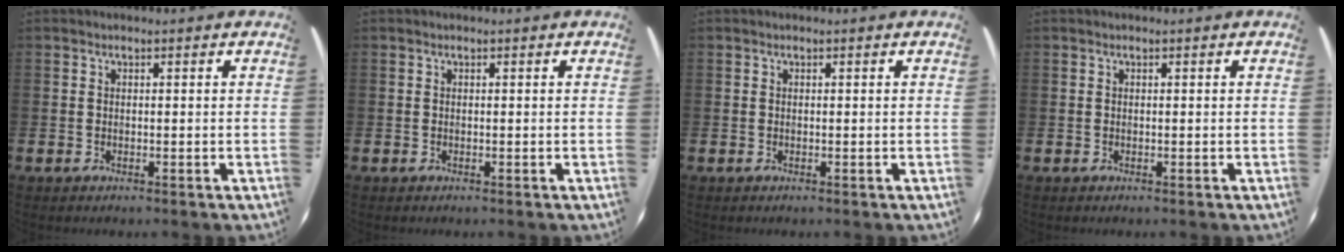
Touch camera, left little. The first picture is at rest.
{"total": 0.0}
{"total": 0.0}
{"total": 0.0}